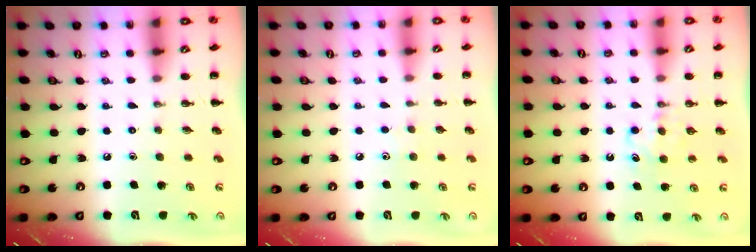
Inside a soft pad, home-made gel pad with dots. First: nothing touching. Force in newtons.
{"total": 3.7, "press": 3.6, "slide": 1.2}
{"total": 5.2, "press": 5.0, "slide": 1.6}